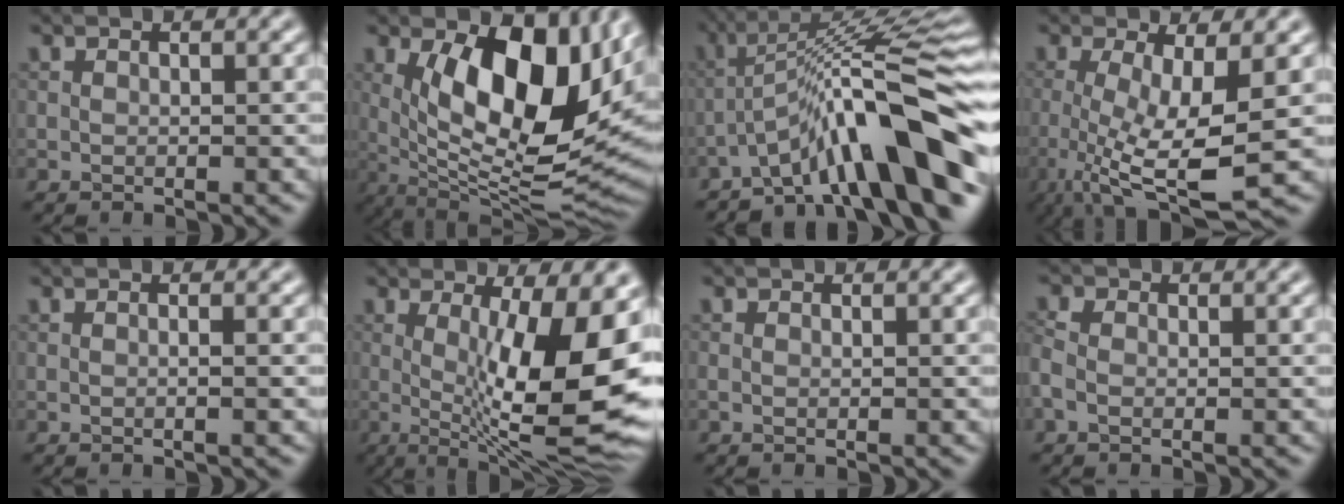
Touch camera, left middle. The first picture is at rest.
{"total": 14.1, "force": [3.1, 5.4, 12.6], "torque": [-0.194, -0.011, 0.051]}
{"total": 11.5, "force": [-6.5, 1.7, 9.3], "torque": [-0.127, 0.027, -0.107]}
{"total": 7.8, "force": [-1.3, 2.0, 7.4], "torque": [-0.147, -0.022, -0.022]}
{"total": 0.9, "force": [-0.1, 0.2, 0.9], "torque": [-0.010, -0.002, -0.007]}
{"total": 12.8, "force": [0.2, 3.2, 12.4], "torque": [-0.174, -0.011, 0.007]}
{"total": 0.0}
{"total": 1.9, "force": [-0.5, 1.3, 1.2], "torque": [-0.031, 0.004, -0.020]}